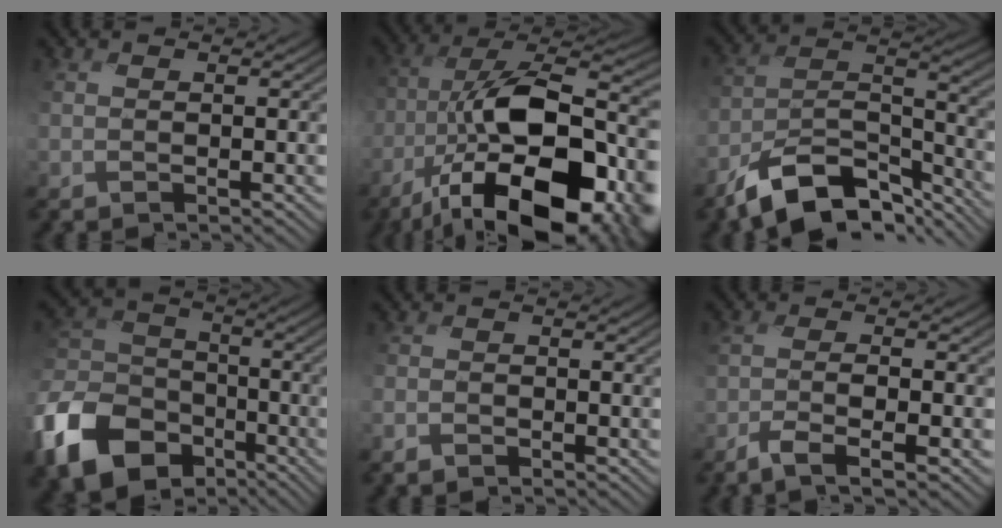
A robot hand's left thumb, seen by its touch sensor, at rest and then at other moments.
{"total": 20.9, "force": [-8.9, 9.4, 16.4], "torque": [-0.301, -0.019, -0.150]}
{"total": 12.8, "force": [-9.3, 5.6, 6.7], "torque": [-0.126, -0.007, -0.177]}
{"total": 15.4, "force": [-8.1, 10.7, 7.5], "torque": [-0.216, -0.031, -0.163]}
{"total": 1.7, "force": [-1.3, 0.9, 0.5], "torque": [-0.011, -0.003, -0.031]}
{"total": 5.4, "force": [-2.9, 1.2, 4.4], "torque": [-0.085, -0.002, -0.057]}